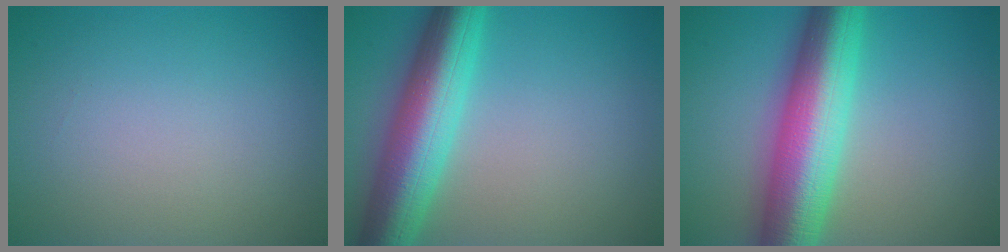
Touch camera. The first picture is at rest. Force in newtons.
{"total": 9.1, "press": 9.0, "slide": 0.5}
{"total": 10.7, "press": 10.7, "slide": 0.1}